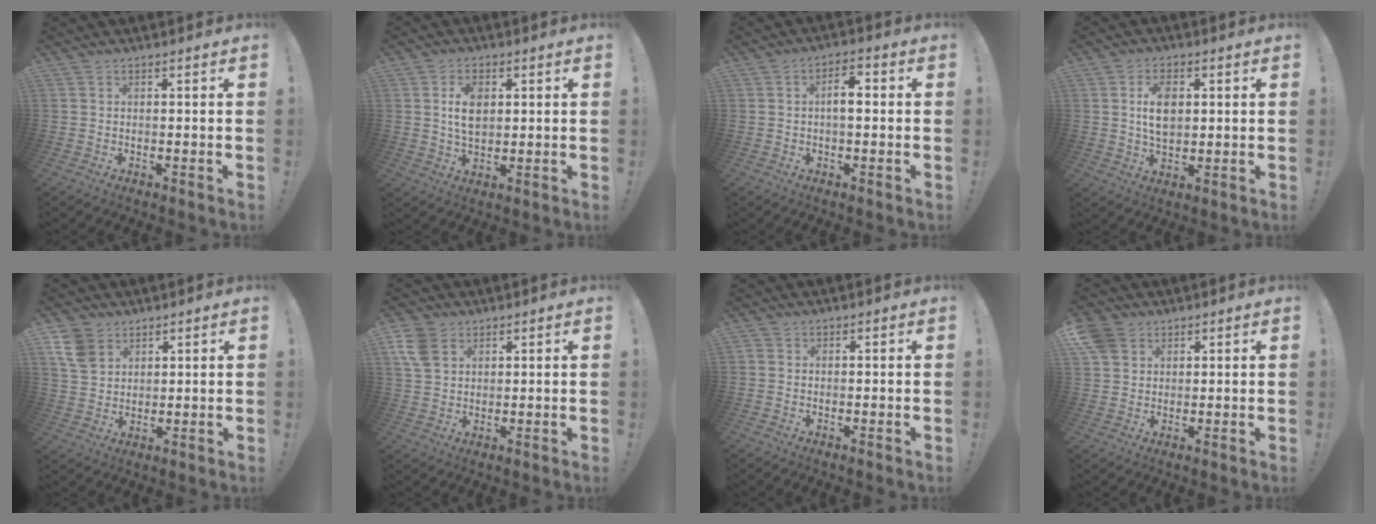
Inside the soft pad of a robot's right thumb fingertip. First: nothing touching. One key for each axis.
{"total": 7.4, "fx": 1.5, "fy": 4.8, "fz": 5.4, "tx": -0.085, "ty": 0.001, "tz": 0.023}
{"total": 5.5, "fx": -0.1, "fy": 2.6, "fz": 4.8, "tx": -0.076, "ty": 0.010, "tz": -0.006}
{"total": 8.4, "fx": 1.4, "fy": 5.4, "fz": 6.2, "tx": -0.097, "ty": 0.003, "tz": 0.022}
{"total": 8.9, "fx": 4.9, "fy": 6.3, "fz": 3.9, "tx": -0.074, "ty": -0.018, "tz": 0.099}
{"total": 8.2, "fx": 3.8, "fy": 5.7, "fz": 4.5, "tx": -0.091, "ty": -0.006, "tz": 0.075}
{"total": 0.6, "fx": -0.2, "fy": 0.6, "fz": 0.1, "tx": -0.006, "ty": 0.003, "tz": -0.001}
{"total": 5.9, "fx": 3.3, "fy": 4.5, "fz": 2.0, "tx": -0.031, "ty": -0.013, "tz": 0.067}